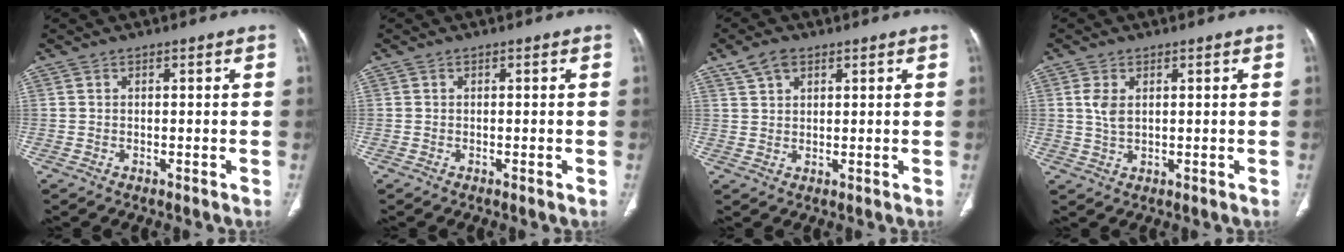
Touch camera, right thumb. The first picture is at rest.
{"total": 0.5, "force": [-0.3, 0.0, 0.5], "torque": [-0.007, -0.001, -0.004]}
{"total": 4.0, "force": [2.5, 2.3, 2.2], "torque": [-0.036, 0.000, 0.051]}
{"total": 3.2, "force": [0.9, 1.8, 2.6], "torque": [-0.052, -0.003, 0.021]}